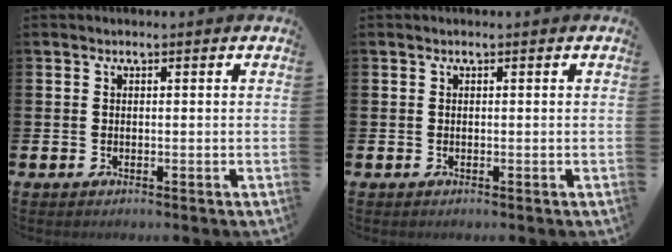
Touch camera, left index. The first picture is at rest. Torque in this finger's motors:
{"motor_torque": [-0.14, 0.14, 0.00, 0.00]}